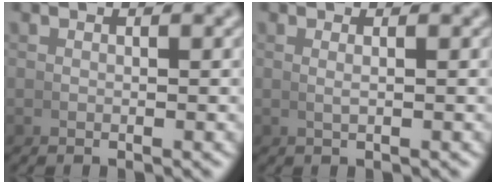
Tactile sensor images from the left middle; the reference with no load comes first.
{"total": 0.6, "force": [0.2, -0.2, 0.5], "torque": [-0.013, -0.002, 0.005]}